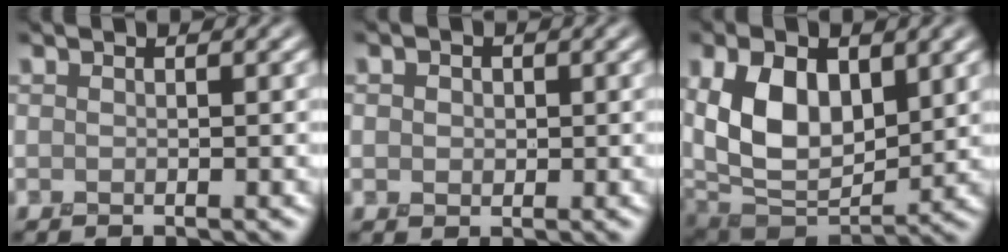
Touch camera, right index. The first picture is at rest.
{"total": 1.8, "force": [0.3, 1.6, 0.9], "torque": [-0.019, 0.008, 0.000]}
{"total": 9.9, "force": [1.8, 5.7, 7.9], "torque": [-0.162, -0.005, 0.028]}